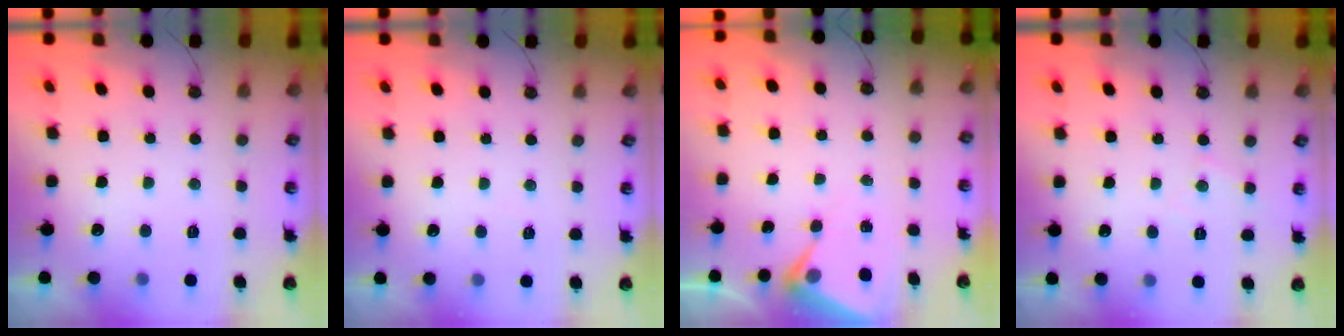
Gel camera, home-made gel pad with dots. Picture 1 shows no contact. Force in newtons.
{"total": 3.2, "press": 3.2, "slide": 0.5}
{"total": 6.1, "press": 6.1, "slide": 0.3}
{"total": 4.6, "press": 4.5, "slide": 0.8}